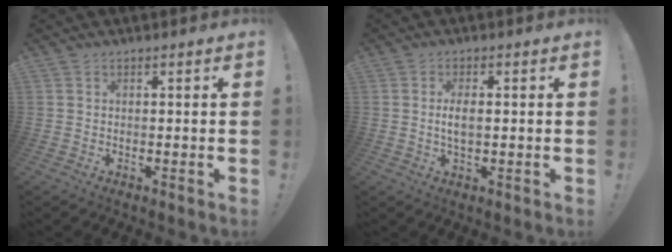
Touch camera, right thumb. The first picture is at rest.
{"total": 4.0, "force": [-0.1, 1.7, 3.7], "torque": [-0.061, -0.002, -0.006]}